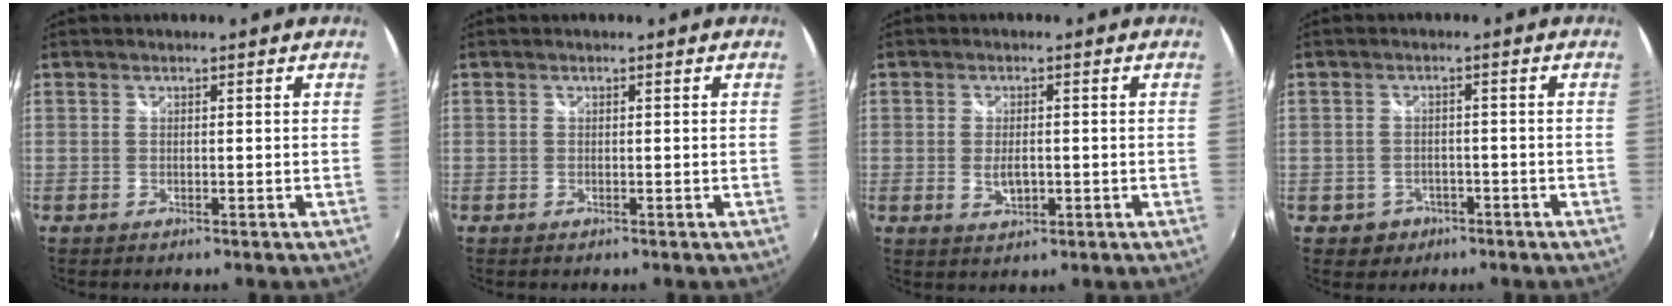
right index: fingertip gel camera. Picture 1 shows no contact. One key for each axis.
{"total": 0.0}
{"total": 3.6, "fx": -0.6, "fy": 2.0, "fz": 2.9, "tx": -0.052, "ty": -0.006, "tz": -0.007}
{"total": 1.9, "fx": -1.0, "fy": 1.6, "fz": 0.5, "tx": -0.014, "ty": -0.002, "tz": -0.014}